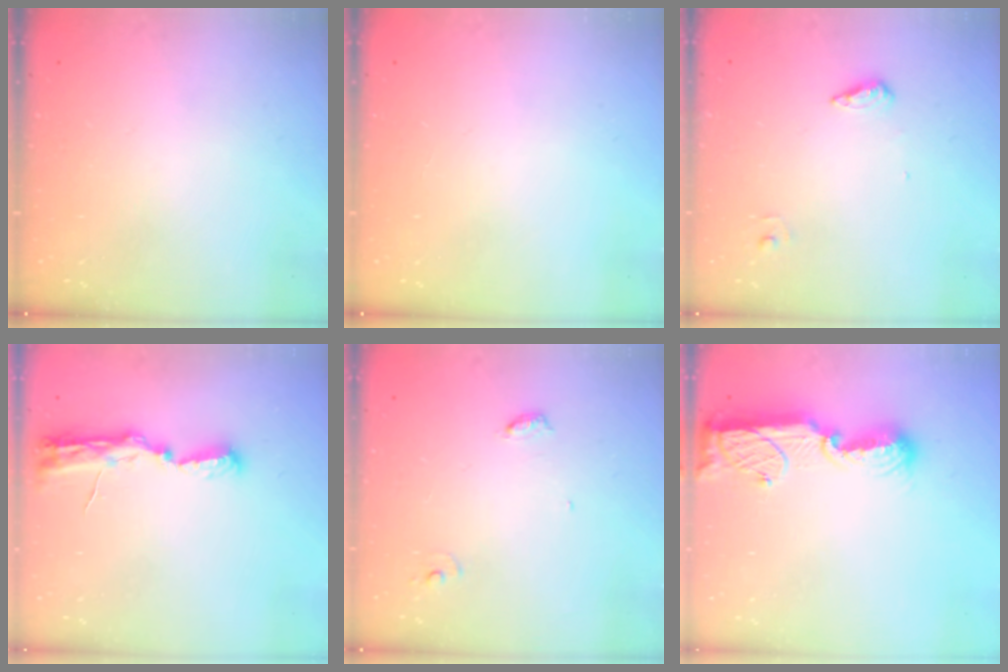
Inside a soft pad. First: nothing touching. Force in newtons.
{"total": 0.0}
{"total": 5.9, "press": 5.8, "slide": 1.4}
{"total": 8.1, "press": 8.1, "slide": 0.8}
{"total": 4.0, "press": 4.0, "slide": 0.3}
{"total": 11.5, "press": 11.4, "slide": 1.2}